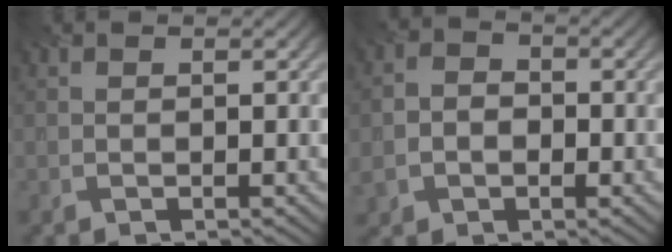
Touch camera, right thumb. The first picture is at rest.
{"total": 4.2, "force": [-1.2, 3.5, 2.1], "torque": [-0.043, -0.010, -0.029]}